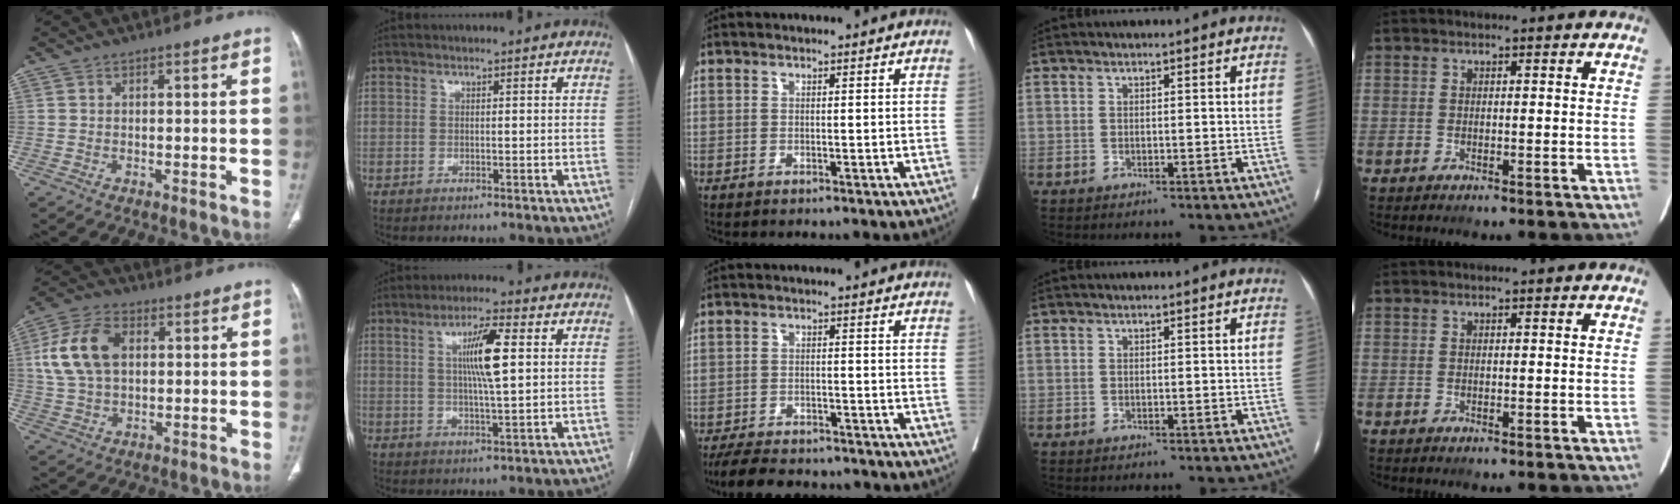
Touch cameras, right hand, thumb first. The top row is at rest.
{"thumb": {"total": 12.4, "force": [2.5, 7.9, 9.2], "torque": [-0.180, 0.013, 0.046]}, "index": {"total": 8.1, "force": [1.8, 0.7, 7.9], "torque": [-0.144, 0.003, 0.032]}, "middle": {"total": 11.3, "force": [-10.1, 2.9, 3.9], "torque": [-0.066, -0.004, -0.143]}}